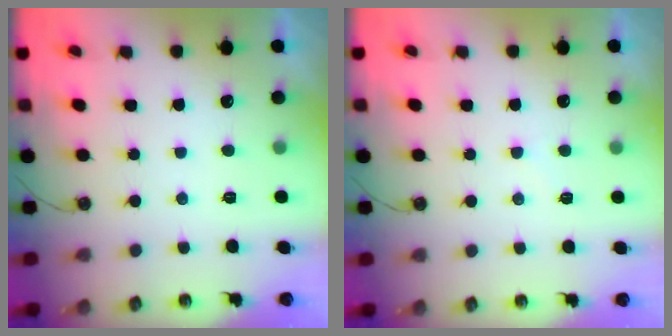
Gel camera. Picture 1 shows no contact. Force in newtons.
{"total": 4.1, "press": 4.0, "slide": 0.5}